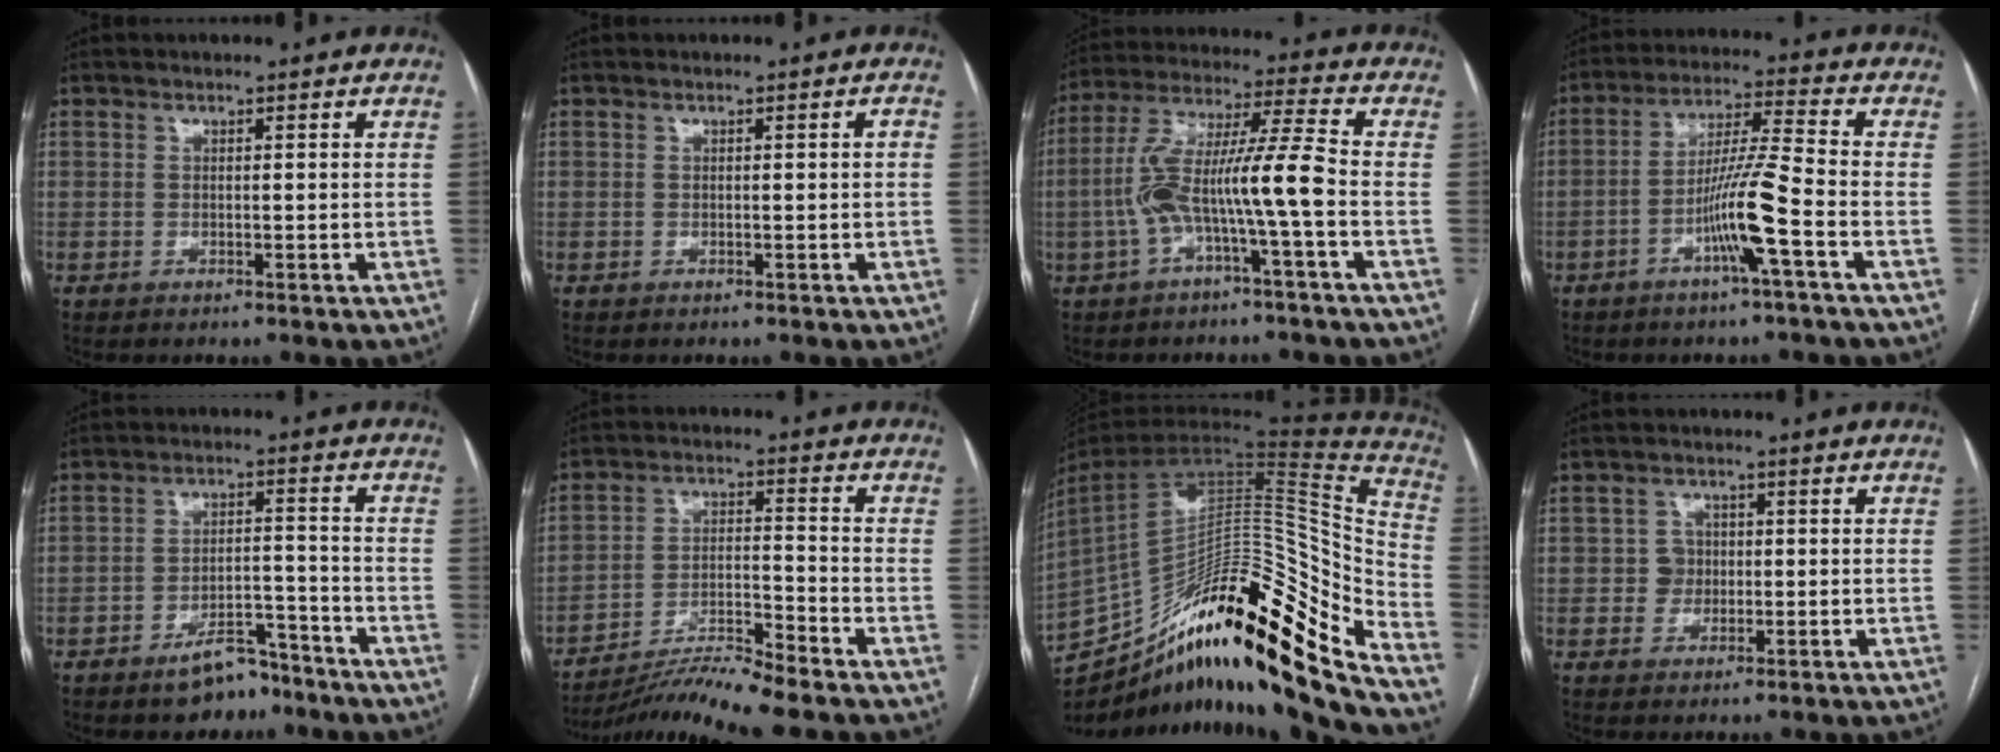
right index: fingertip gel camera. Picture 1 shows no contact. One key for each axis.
{"total": 1.0, "fx": 0.1, "fy": 0.2, "fz": 0.9, "tx": -0.012, "ty": 0.006, "tz": 0.003}
{"total": 11.5, "fx": -2.9, "fy": -0.1, "fz": 11.1, "tx": -0.223, "ty": 0.031, "tz": -0.057}
{"total": 9.4, "fx": -3.8, "fy": -0.9, "fz": 8.5, "tx": -0.164, "ty": 0.004, "tz": -0.072}
{"total": 6.6, "fx": -5.1, "fy": 2.9, "fz": 3.1, "tx": -0.046, "ty": 0.014, "tz": -0.078}
{"total": 9.6, "fx": -8.7, "fy": -2.0, "fz": 3.4, "tx": -0.058, "ty": -0.004, "tz": -0.157}
{"total": 34.5, "fx": -24.5, "fy": 4.9, "fz": 23.7, "tx": -0.368, "ty": -0.010, "tz": -0.378}
{"total": 2.7, "fx": -0.1, "fy": 2.7, "fz": 0.5, "tx": 0.002, "ty": 0.008, "tz": -0.001}